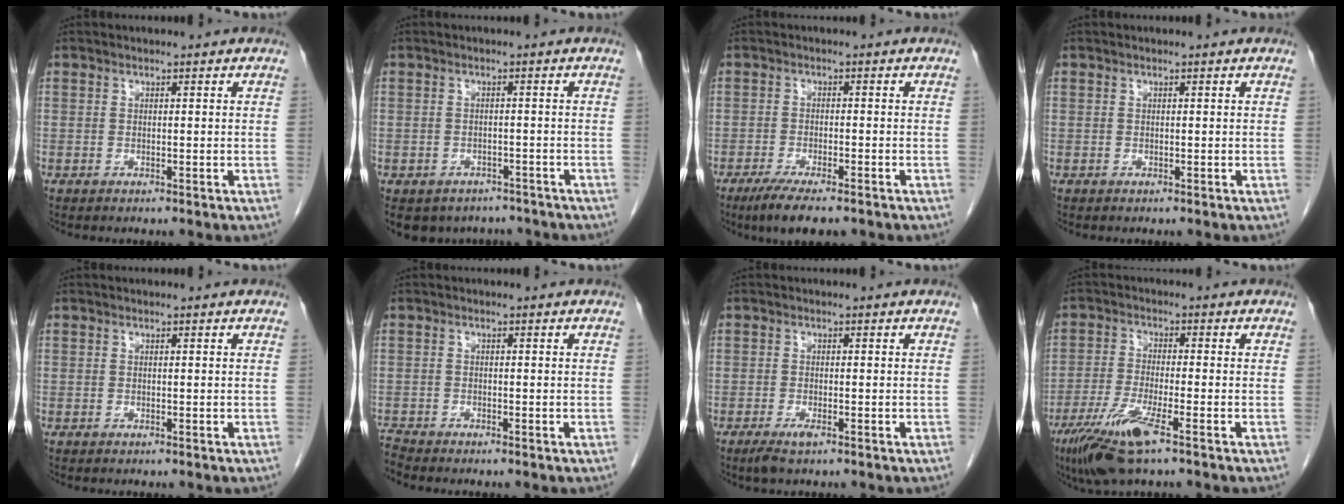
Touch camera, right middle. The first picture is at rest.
{"total": 8.8, "force": [-7.2, 5.0, 1.4], "torque": [-0.016, 0.008, -0.083]}
{"total": 7.2, "force": [-5.3, 1.4, 4.7], "torque": [-0.073, -0.015, -0.082]}
{"total": 0.0}
{"total": 0.0}
{"total": 1.6, "force": [-1.6, -0.4, -0.2], "torque": [-0.005, -0.012, -0.031]}
{"total": 2.1, "force": [-1.3, 0.3, 1.6], "torque": [-0.035, -0.005, -0.025]}
{"total": 8.7, "force": [-5.1, 0.6, 7.0], "torque": [-0.147, -0.023, -0.095]}